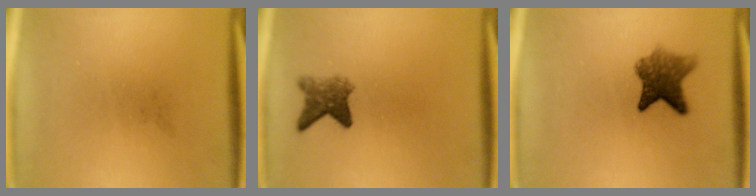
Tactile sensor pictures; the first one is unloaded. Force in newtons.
{"total": 3.6}
{"total": 6.2}